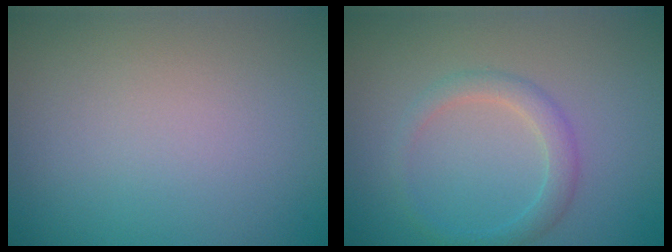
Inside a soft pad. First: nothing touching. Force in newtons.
{"total": 2.1, "press": 2.1, "slide": 0.1}